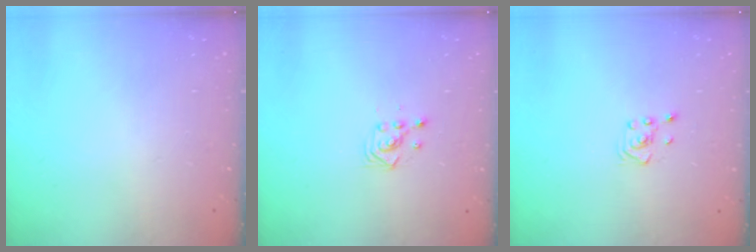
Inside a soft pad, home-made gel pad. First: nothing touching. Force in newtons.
{"total": 3.4, "press": 3.3, "slide": 0.3}
{"total": 2.8, "press": 2.6, "slide": 1.1}